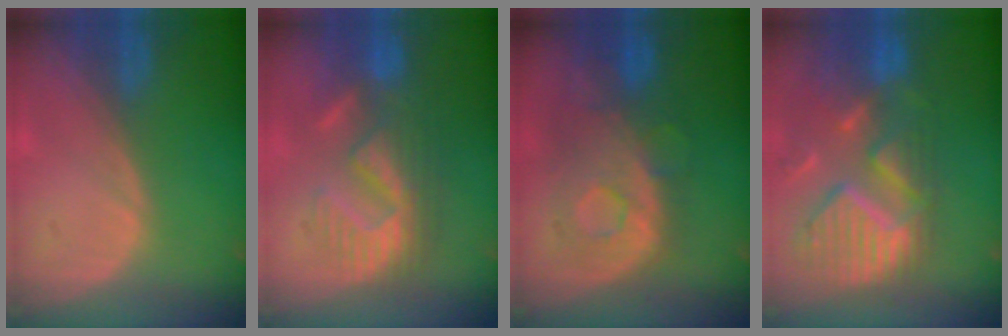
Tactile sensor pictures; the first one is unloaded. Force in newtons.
{"total": 8.8, "press": 8.7, "slide": 1.4}
{"total": 9.6, "press": 8.9, "slide": 3.6}
{"total": 12.9, "press": 10.9, "slide": 6.9}